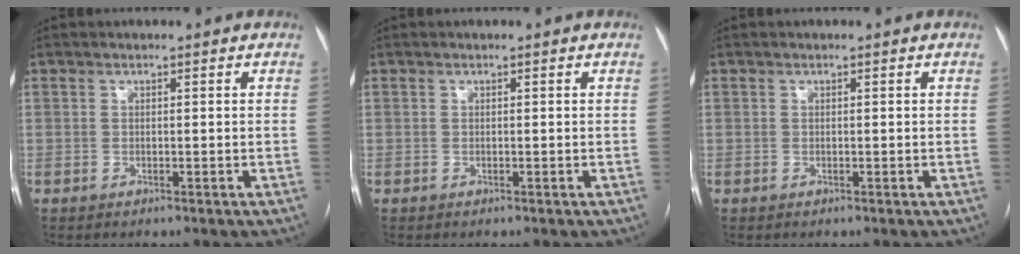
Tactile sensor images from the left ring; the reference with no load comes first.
{"total": 0.0}
{"total": 0.0}